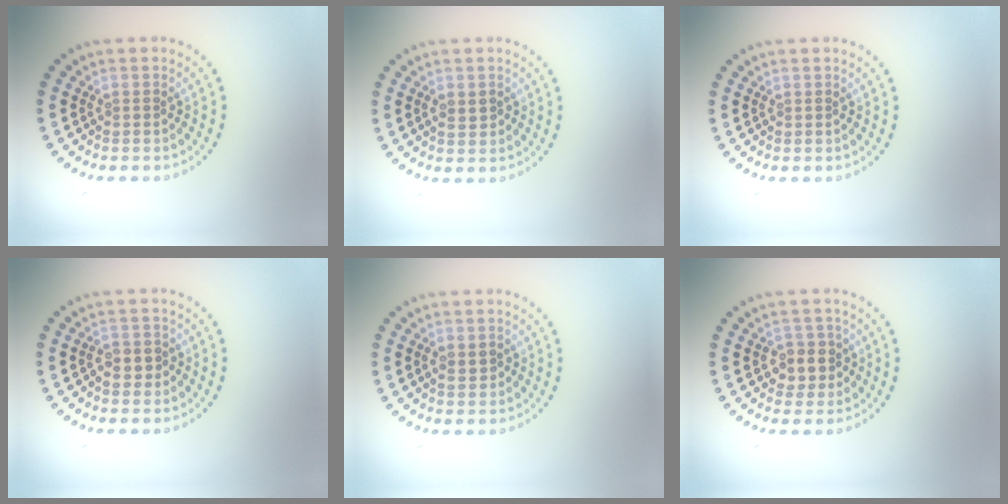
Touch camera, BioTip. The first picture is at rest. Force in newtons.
{"total": 1.2, "press": 1.2, "slide": 0.0}
{"total": 0.0}
{"total": 1.4, "press": 1.3, "slide": 0.5}
{"total": 1.2, "press": 1.2, "slide": 0.0}
{"total": 2.6, "press": 2.4, "slide": 0.9}